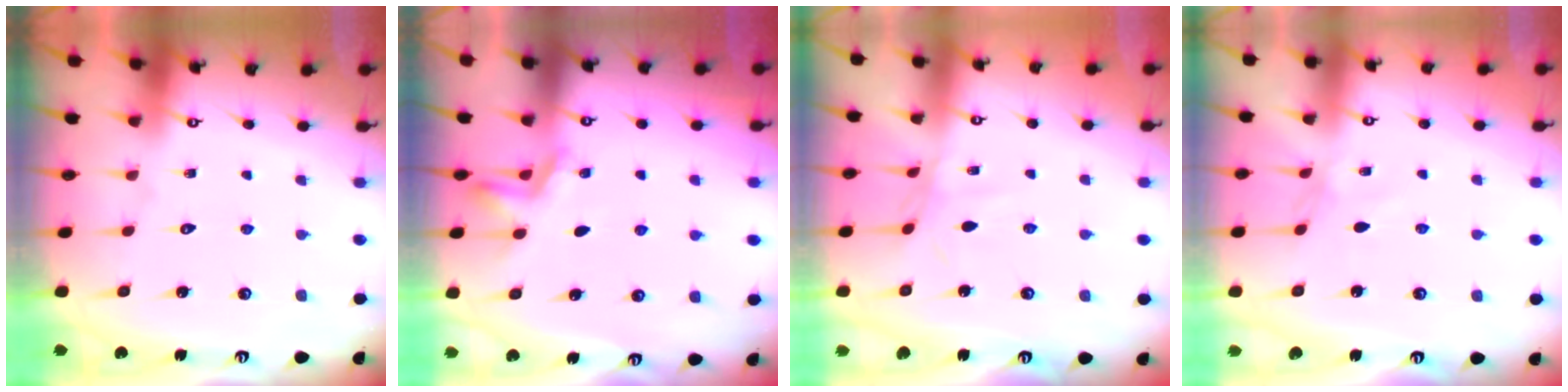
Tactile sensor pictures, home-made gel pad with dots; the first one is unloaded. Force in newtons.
{"total": 2.3, "press": 2.0, "slide": 1.0}
{"total": 3.7, "press": 3.6, "slide": 0.4}
{"total": 2.7, "press": 2.7, "slide": 0.4}